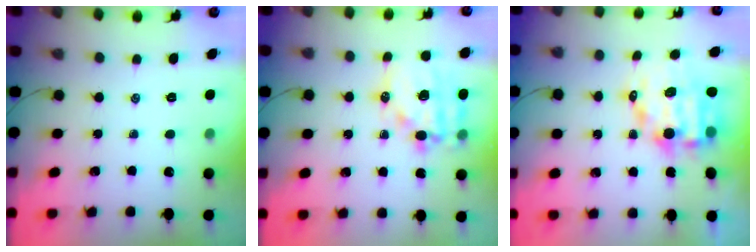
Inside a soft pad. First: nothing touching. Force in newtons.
{"total": 14.7, "press": 14.4, "slide": 3.1}
{"total": 12.4, "press": 12.0, "slide": 3.1}